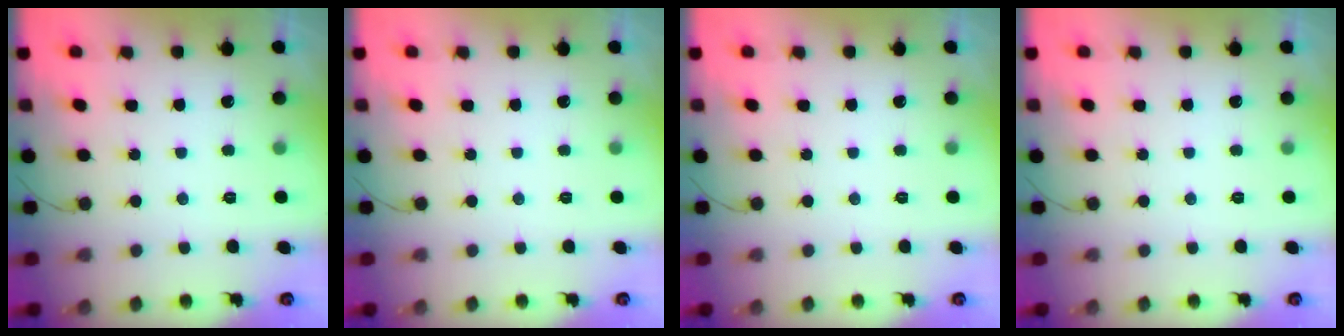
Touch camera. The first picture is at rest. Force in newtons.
{"total": 0.0}
{"total": 0.0}
{"total": 0.0}